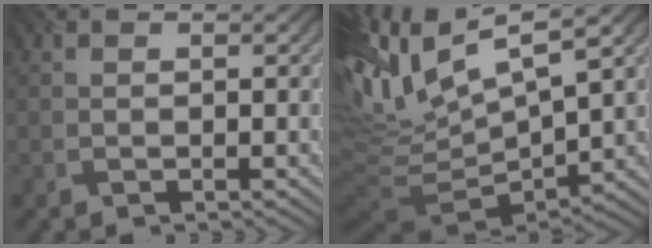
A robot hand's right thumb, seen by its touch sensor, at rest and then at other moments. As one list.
[{"total": 15.2, "force": [5.3, 5.6, 13.0], "torque": [-0.272, 0.008, 0.125]}]